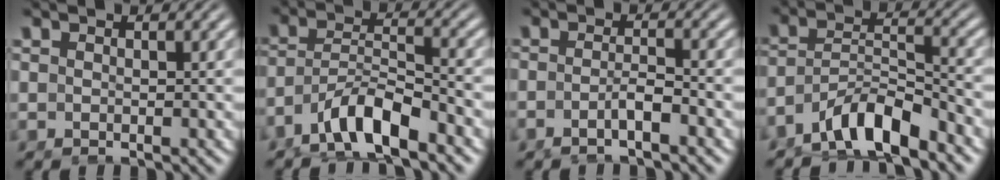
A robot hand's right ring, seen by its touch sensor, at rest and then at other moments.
{"total": 5.1, "force": [-3.1, 2.5, 3.2], "torque": [-0.073, -0.026, -0.043]}
{"total": 2.3, "force": [-1.7, 0.1, 1.5], "torque": [-0.028, -0.004, -0.031]}
{"total": 6.1, "force": [-4.3, 3.0, 3.3], "torque": [-0.067, -0.027, -0.061]}